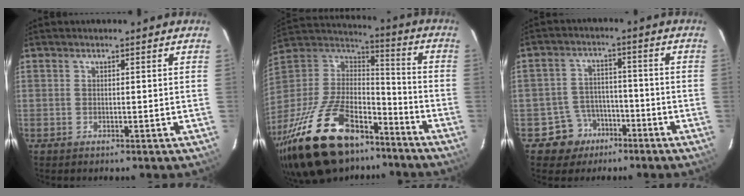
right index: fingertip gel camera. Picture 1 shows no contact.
{"total": 25.7, "force": [-17.1, 12.0, 15.0], "torque": [-0.342, 0.000, -0.303]}
{"total": 6.1, "force": [-3.3, 5.2, 0.1], "torque": [0.007, 0.014, -0.047]}